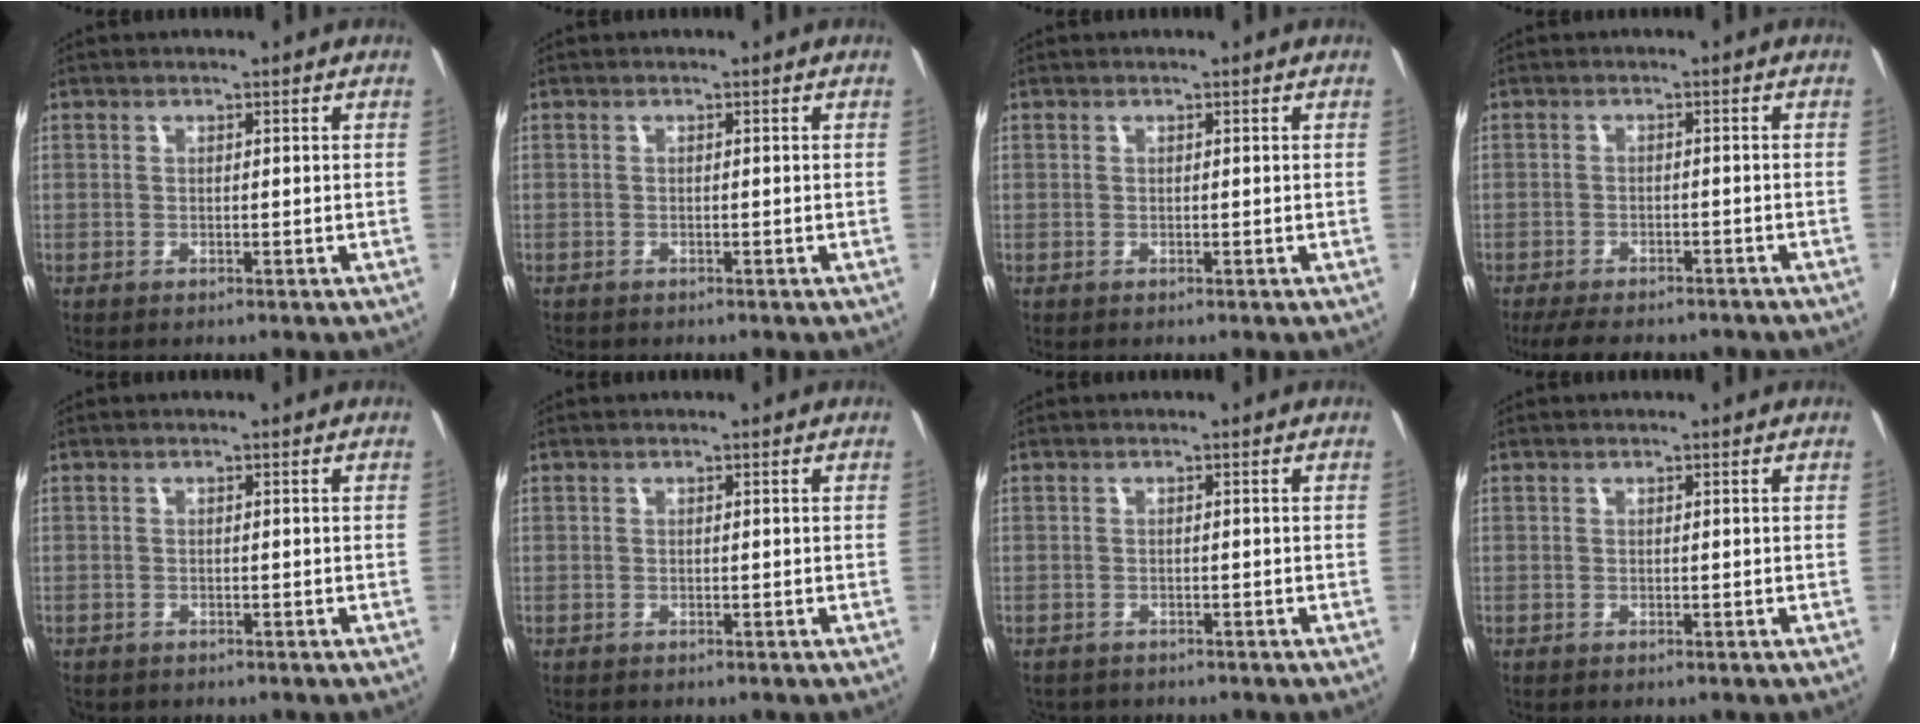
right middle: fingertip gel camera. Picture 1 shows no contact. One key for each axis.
{"total": 0.6, "fx": -0.5, "fy": 0.3, "fz": 0.0, "tx": -0.002, "ty": -0.002, "tz": -0.010}
{"total": 0.0}
{"total": 10.3, "fx": -8.4, "fy": 3.2, "fz": 5.0, "tx": -0.110, "ty": -0.027, "tz": -0.125}
{"total": 1.1, "fx": -0.8, "fy": 0.7, "fz": 0.1, "tx": -0.008, "ty": -0.002, "tz": -0.013}
{"total": 0.0}
{"total": 2.5, "fx": -2.1, "fy": 1.3, "fz": 0.4, "tx": -0.013, "ty": -0.010, "tz": -0.031}
{"total": 0.0}